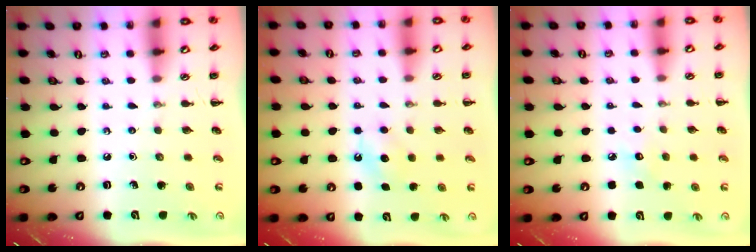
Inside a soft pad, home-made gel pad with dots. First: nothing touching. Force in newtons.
{"total": 6.7, "press": 6.5, "slide": 1.6}
{"total": 5.5, "press": 5.3, "slide": 1.4}